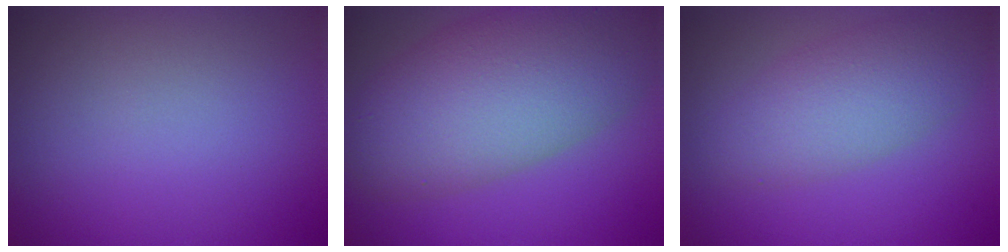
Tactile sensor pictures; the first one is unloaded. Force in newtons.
{"total": 9.9, "press": 9.9, "slide": 0.5}
{"total": 4.5, "press": 4.5, "slide": 0.3}